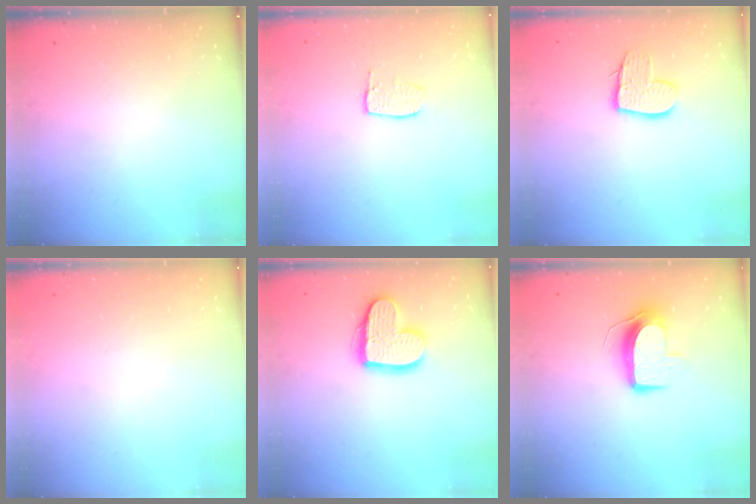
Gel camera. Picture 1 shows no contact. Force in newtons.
{"total": 5.8, "press": 5.8, "slide": 0.4}
{"total": 10.7, "press": 10.6, "slide": 0.8}
{"total": 0.0}
{"total": 14.1, "press": 14.0, "slide": 1.0}
{"total": 9.2, "press": 9.2, "slide": 0.2}